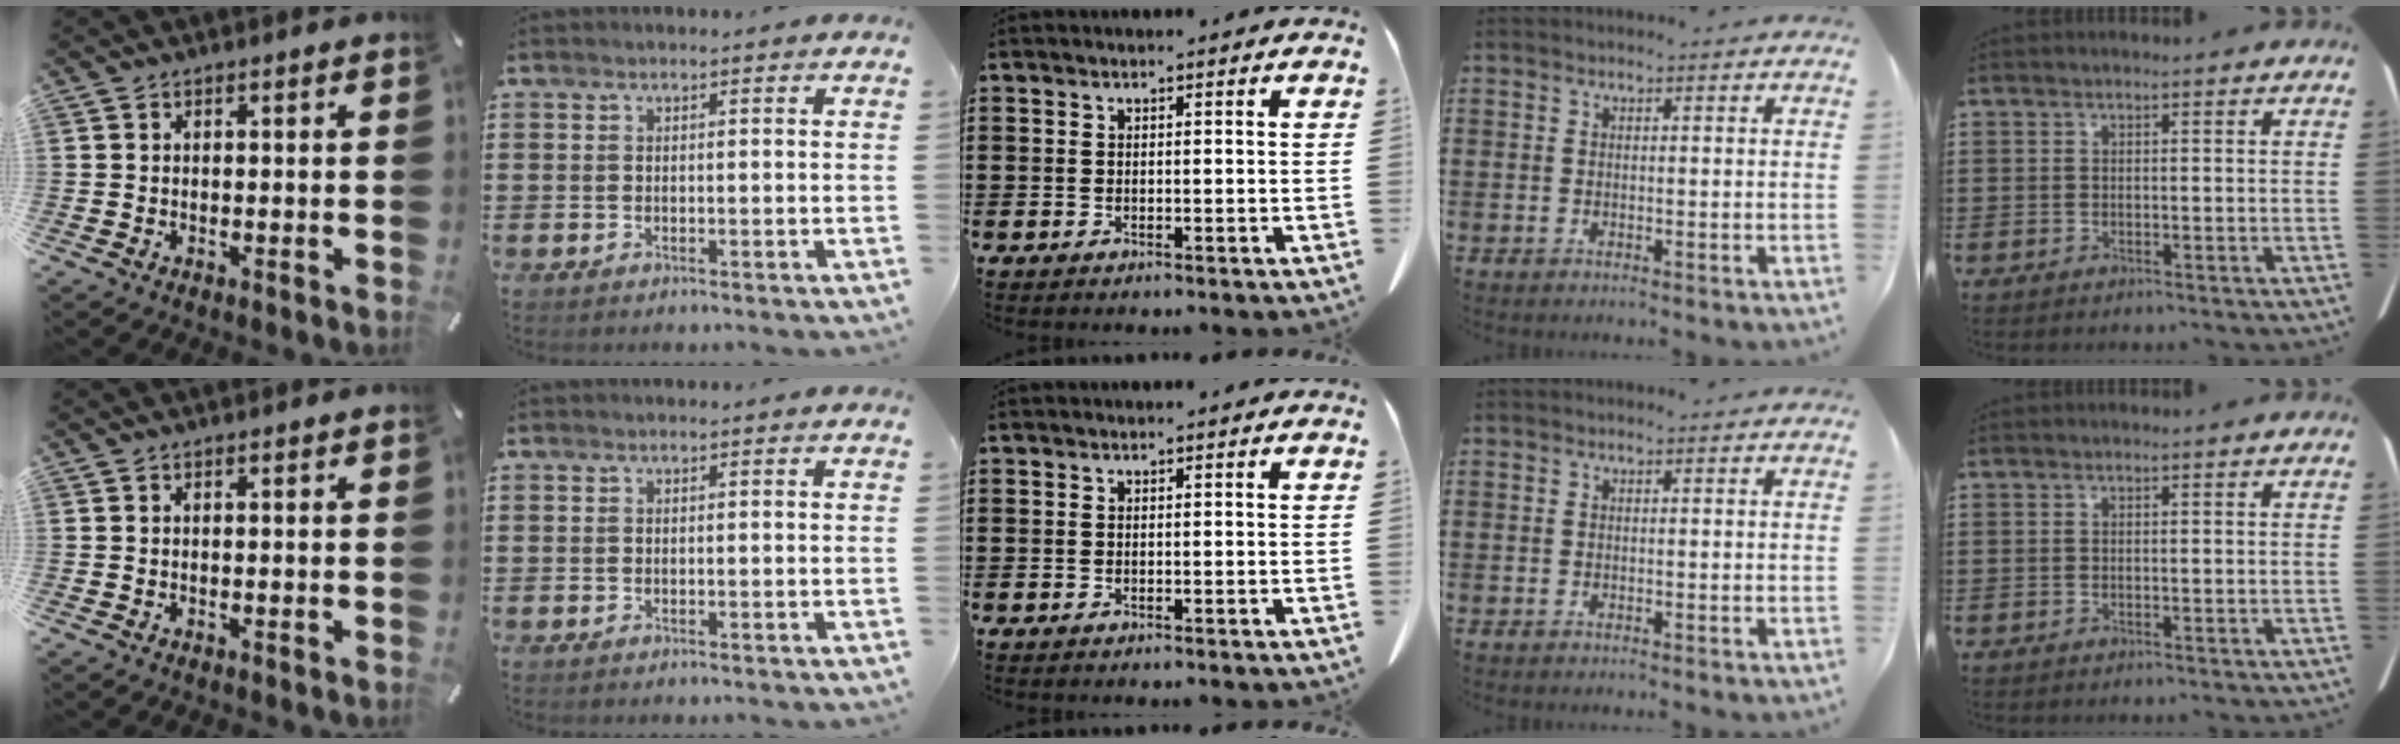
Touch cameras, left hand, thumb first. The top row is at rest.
{}